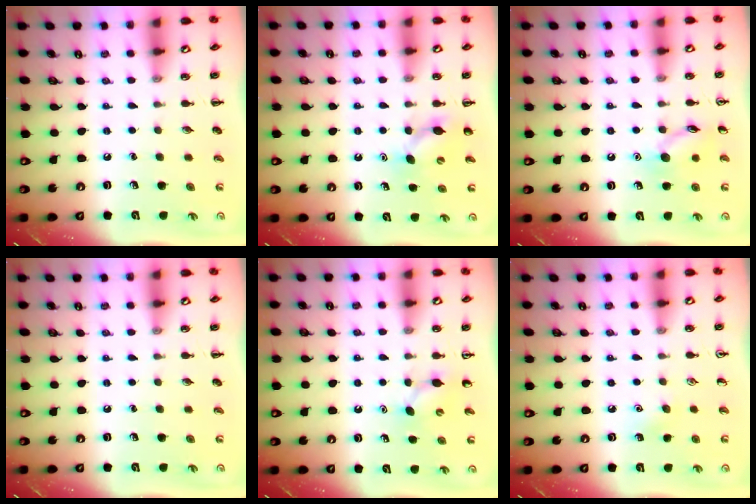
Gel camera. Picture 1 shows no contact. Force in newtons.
{"total": 6.8, "press": 6.7, "slide": 1.3}
{"total": 9.3, "press": 9.3, "slide": 0.5}
{"total": 0.0}
{"total": 3.7, "press": 3.5, "slide": 1.3}
{"total": 4.0, "press": 3.9, "slide": 1.1}